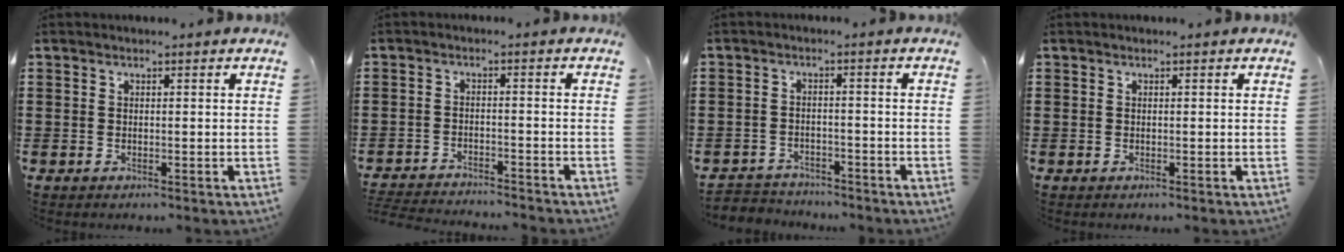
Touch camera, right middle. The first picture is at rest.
{"total": 3.3, "force": [-3.3, 0.0, 0.1], "torque": [-0.013, -0.004, -0.072]}
{"total": 3.1, "force": [-3.0, 0.7, -0.5], "torque": [-0.001, -0.002, -0.067]}
{"total": 0.0}